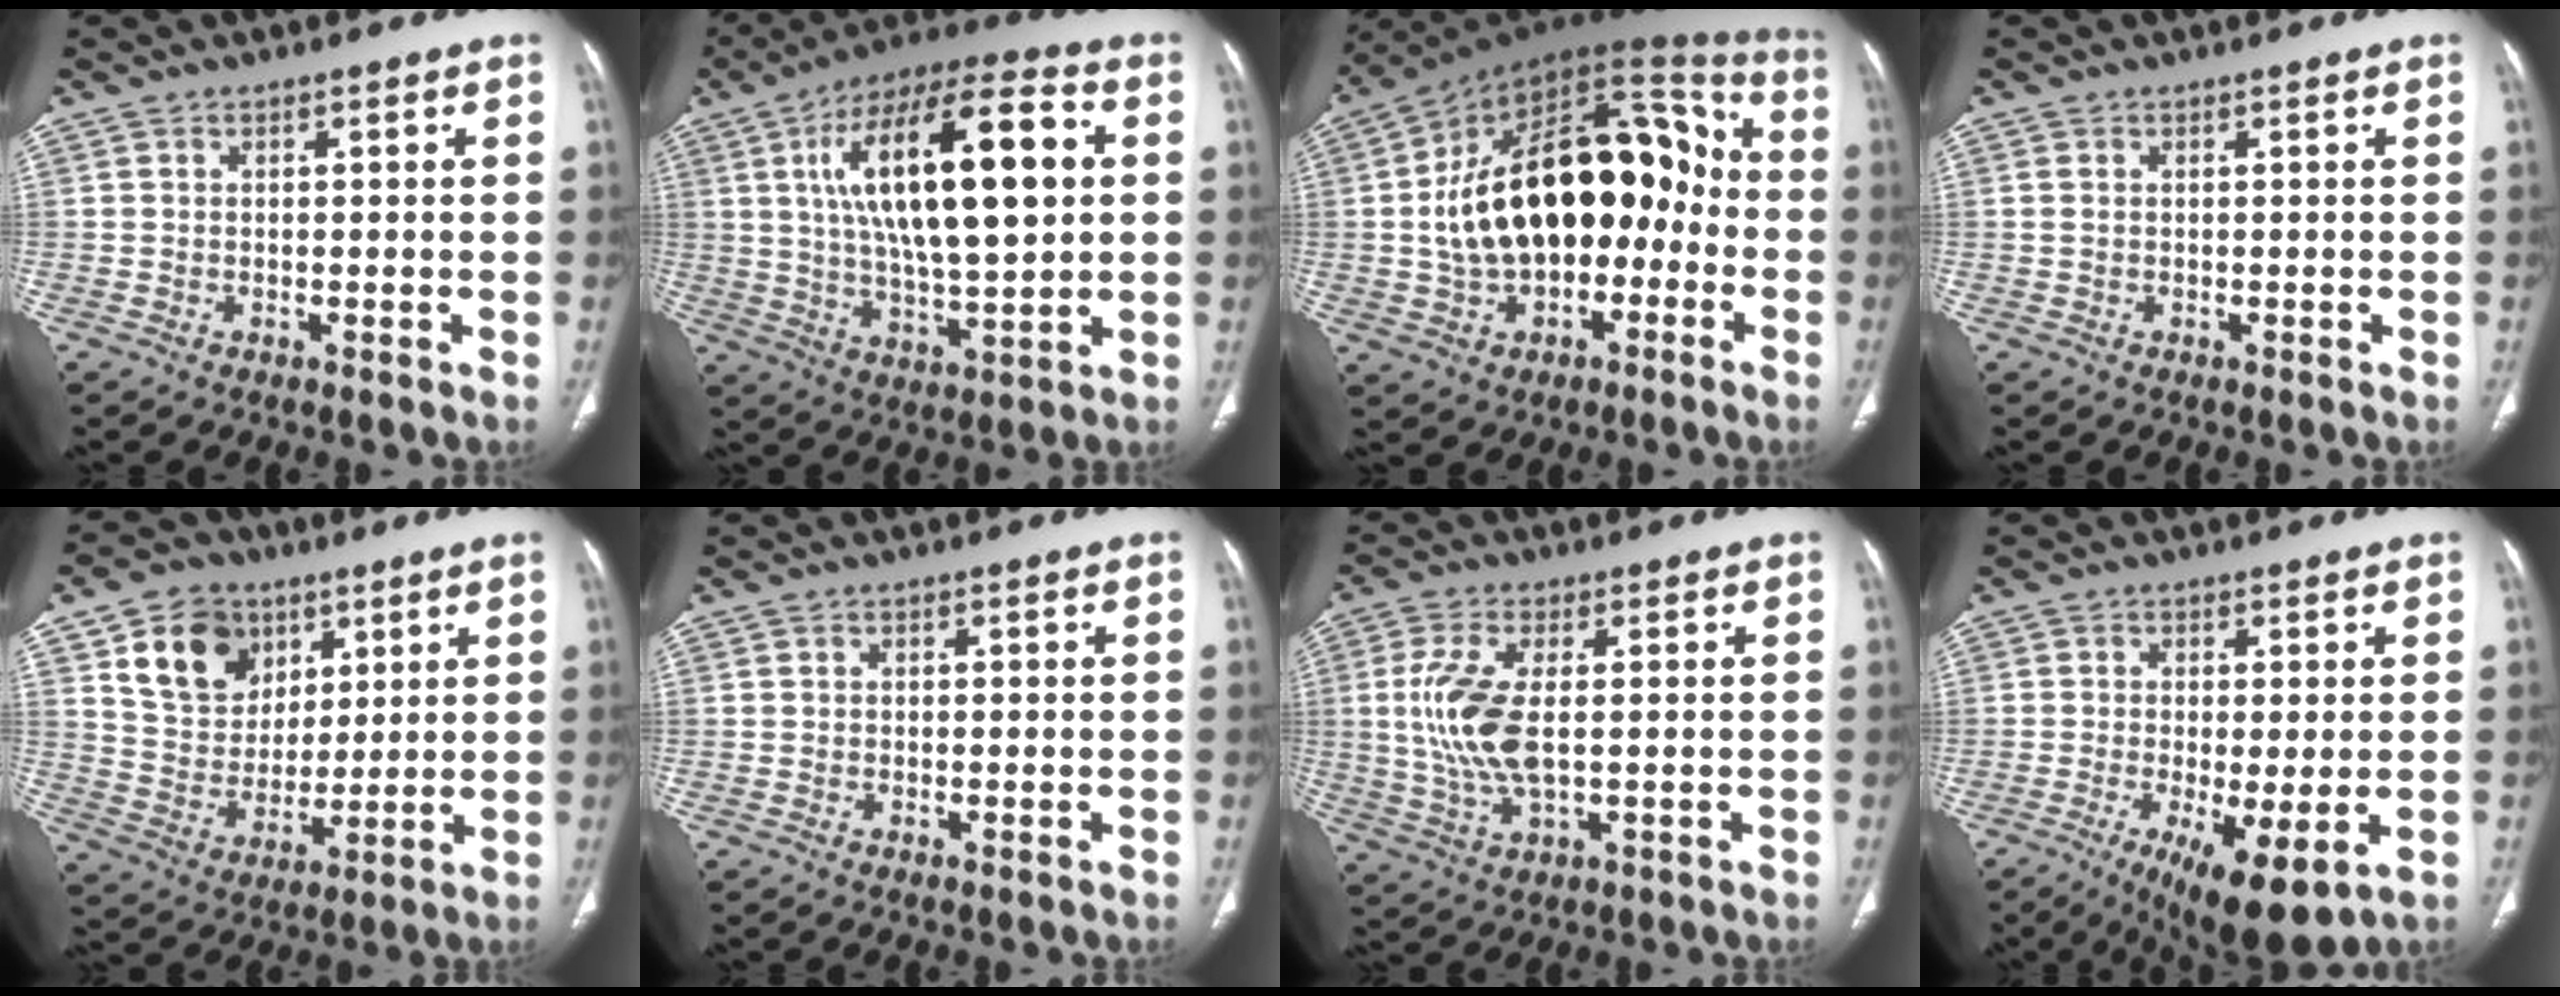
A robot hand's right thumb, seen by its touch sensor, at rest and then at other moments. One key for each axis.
{"total": 23.7, "fx": 4.8, "fy": 8.6, "fz": 21.5, "tx": -0.355, "ty": 0.007, "tz": 0.075}
{"total": 25.8, "fx": -2.4, "fy": 15.4, "fz": 20.5, "tx": -0.307, "ty": 0.050, "tz": -0.036}
{"total": 0.6, "fx": 0.1, "fy": 0.3, "fz": 0.4, "tx": -0.013, "ty": 0.007, "tz": 0.005}
{"total": 13.7, "fx": 6.4, "fy": 10.5, "fz": 5.9, "tx": -0.072, "ty": -0.021, "tz": 0.123}
{"total": 0.0}
{"total": 10.7, "fx": 0.6, "fy": 4.7, "fz": 9.6, "tx": -0.220, "ty": -0.007, "tz": 0.017}
{"total": 10.6, "fx": -3.5, "fy": 3.2, "fz": 9.4, "tx": -0.158, "ty": -0.020, "tz": -0.048}